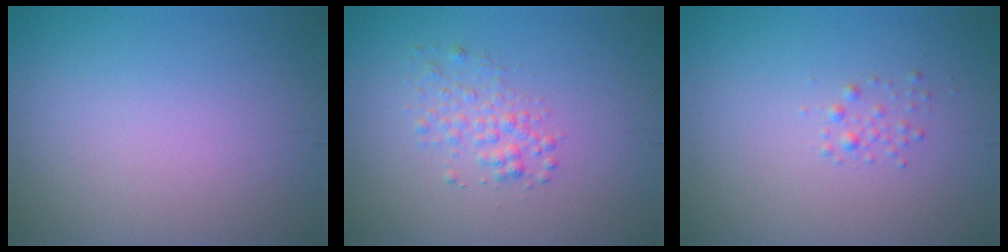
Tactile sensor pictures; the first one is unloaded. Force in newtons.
{"total": 2.1, "press": 2.1, "slide": 0.1}
{"total": 0.9, "press": 0.9, "slide": 0.0}